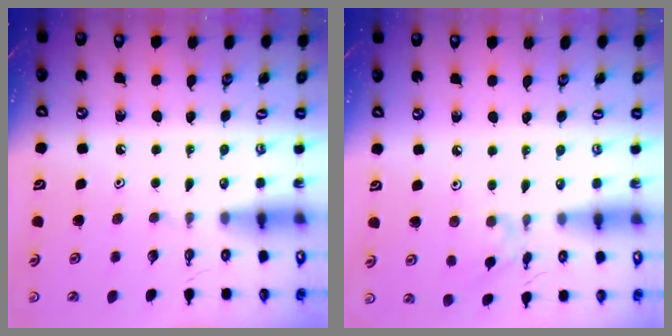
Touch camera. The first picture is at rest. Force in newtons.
{"total": 3.0, "press": 3.0, "slide": 0.1}